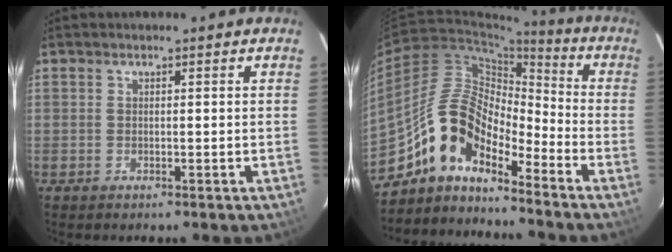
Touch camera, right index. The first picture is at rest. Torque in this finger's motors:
{"motor_torque": [1.08, -1.06, 0.87, 0.21]}